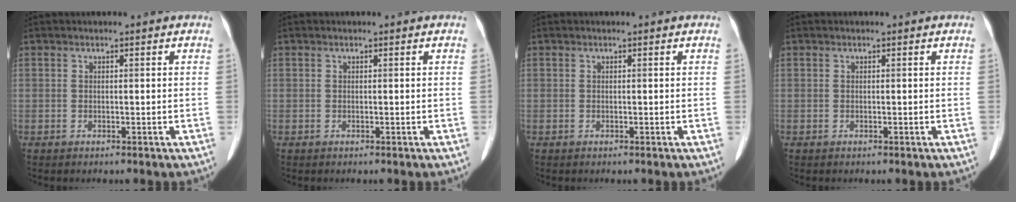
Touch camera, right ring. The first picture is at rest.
{"total": 0.0}
{"total": 0.0}
{"total": 0.0}